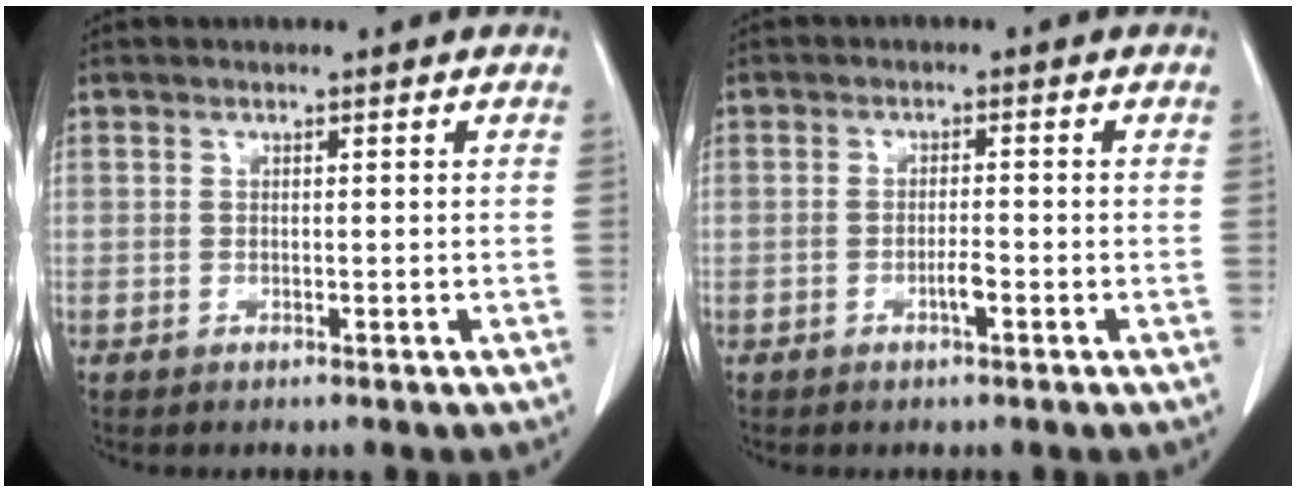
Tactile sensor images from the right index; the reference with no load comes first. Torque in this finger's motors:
{"motor_torque": [0.58, 0.04, 0.18, 0.06]}